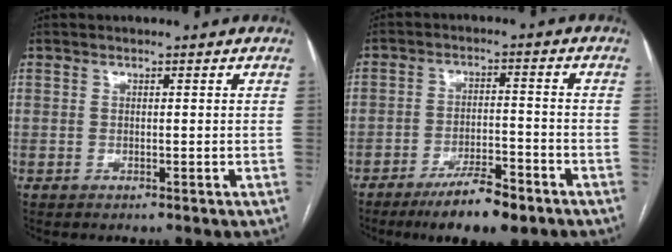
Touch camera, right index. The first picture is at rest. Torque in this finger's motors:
{"motor_torque": [0.23, 0.07, 0.10, 0.01]}